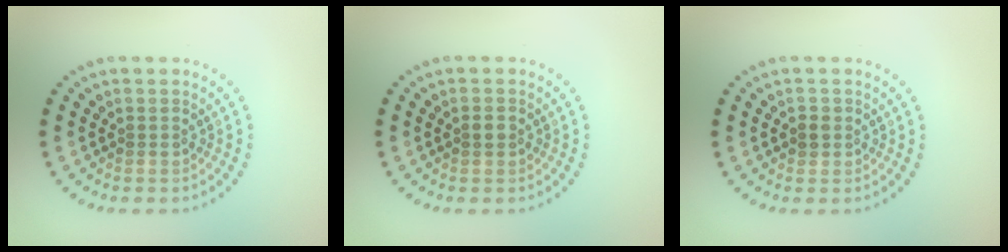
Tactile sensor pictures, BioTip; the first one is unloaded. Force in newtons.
{"total": 1.0, "press": 1.0, "slide": 0.0}
{"total": 1.1, "press": 1.0, "slide": 0.2}